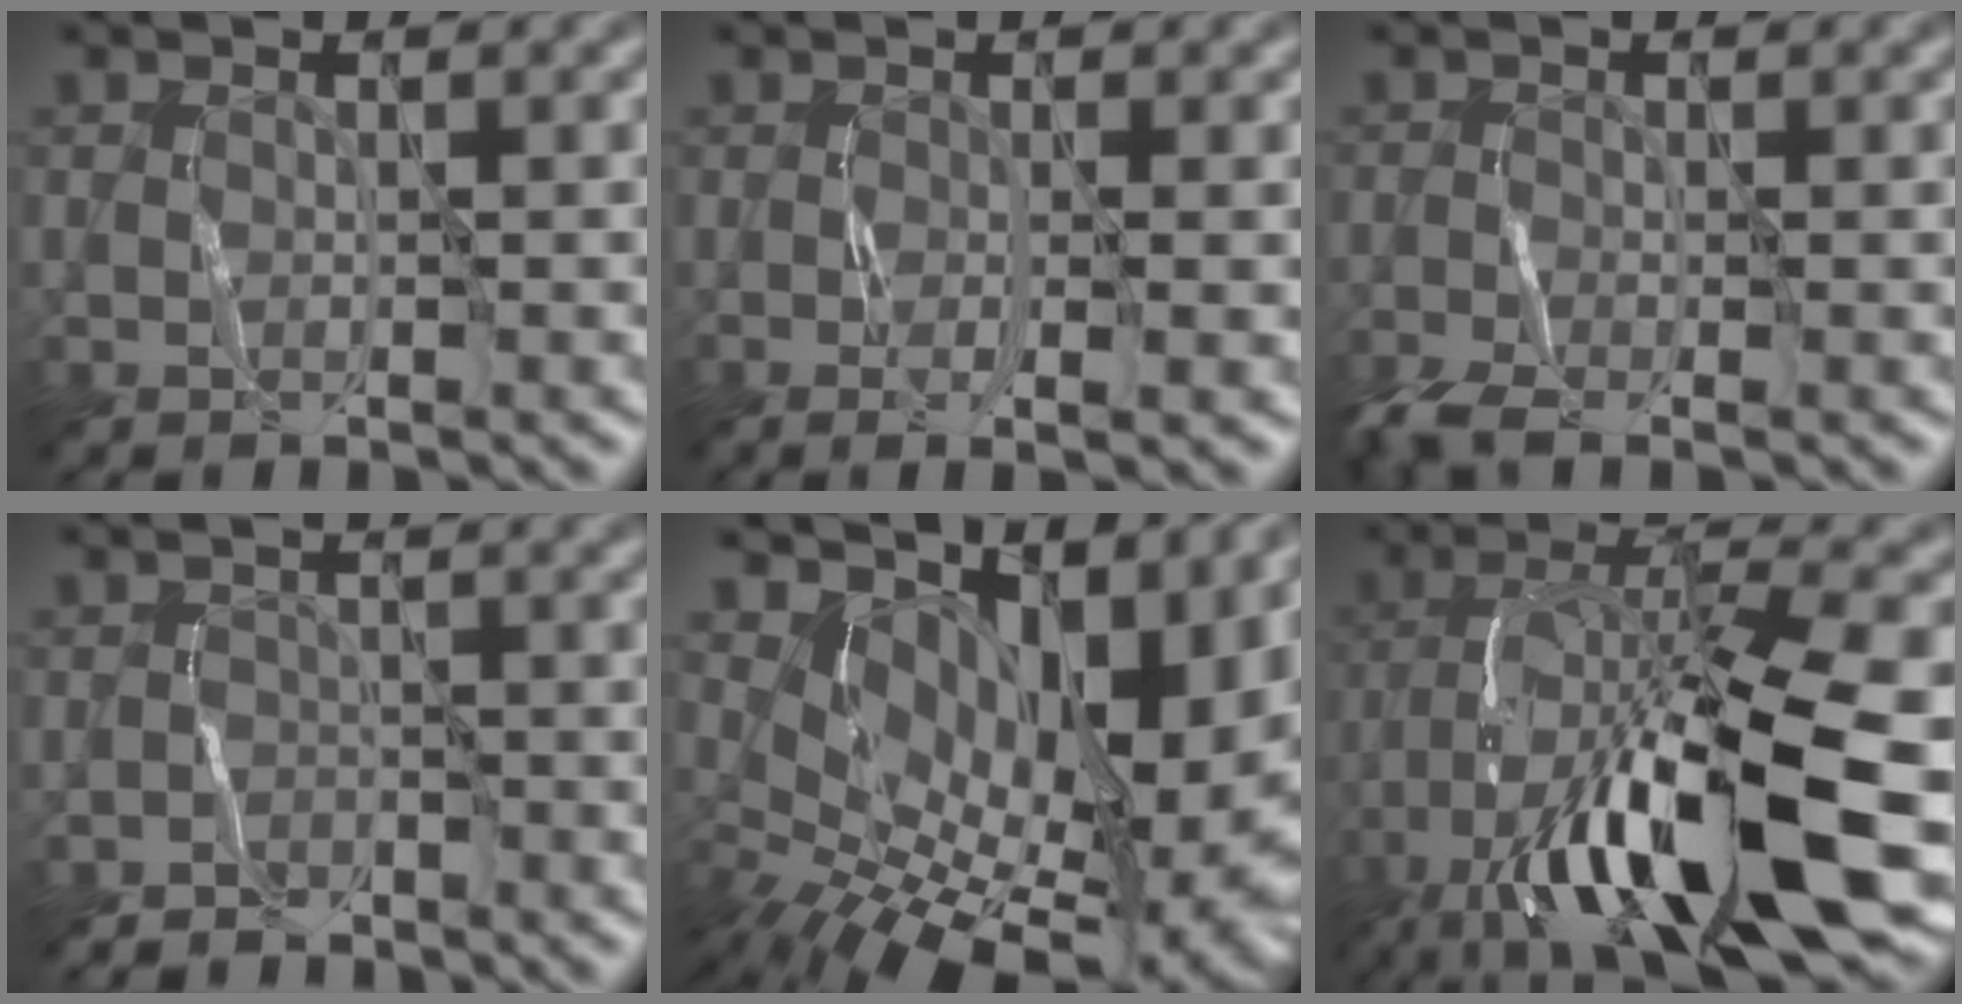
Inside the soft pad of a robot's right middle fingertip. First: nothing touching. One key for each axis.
{"total": 2.2, "fx": -0.5, "fy": 0.3, "fz": 2.2, "tx": -0.040, "ty": -0.008, "tz": -0.002}
{"total": 3.3, "fx": -2.1, "fy": 0.9, "fz": 2.4, "tx": -0.058, "ty": -0.012, "tz": -0.039}
{"total": 2.0, "fx": -1.8, "fy": 0.1, "fz": -0.9, "tx": 0.018, "ty": 0.005, "tz": -0.029}
{"total": 14.7, "fx": 1.8, "fy": 8.5, "fz": 11.8, "tx": -0.167, "ty": -0.007, "tz": 0.060}
{"total": 16.1, "fx": -7.6, "fy": 4.2, "fz": 13.6, "tx": -0.255, "ty": 0.009, "tz": -0.124}